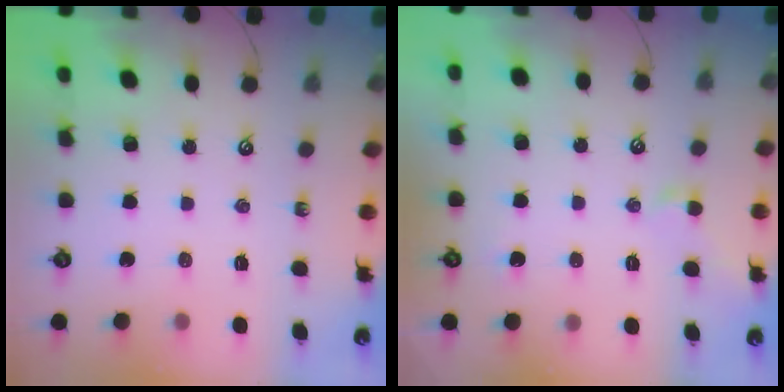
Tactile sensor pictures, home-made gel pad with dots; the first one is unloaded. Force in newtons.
{"total": 2.3, "press": 2.1, "slide": 0.9}